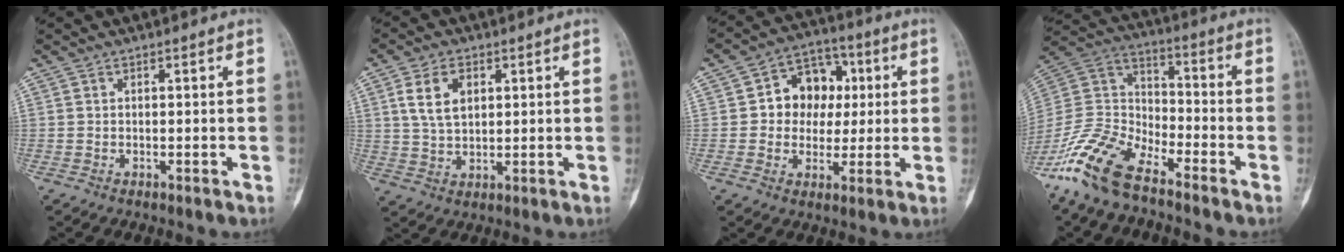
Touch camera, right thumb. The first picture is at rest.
{"total": 7.4, "force": [2.4, 4.6, 5.3], "torque": [-0.094, -0.005, 0.050]}
{"total": 11.5, "force": [1.4, 9.4, 6.4], "torque": [-0.042, 0.017, 0.016]}
{"total": 14.7, "force": [-10.8, 5.8, 8.1], "torque": [-0.158, 0.063, -0.218]}